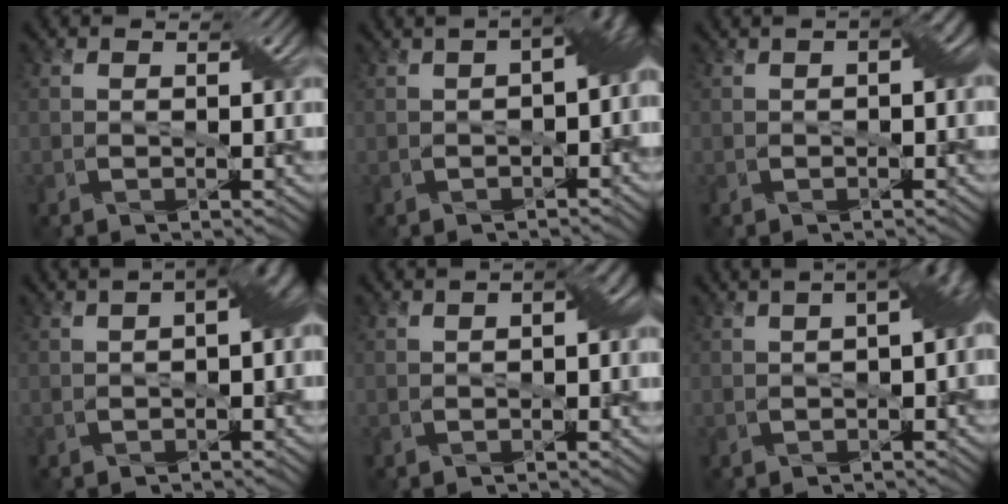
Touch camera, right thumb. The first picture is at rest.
{"total": 6.8, "force": [-0.2, 3.3, 5.9], "torque": [-0.069, 0.004, -0.001]}
{"total": 3.4, "force": [0.3, 1.6, 3.0], "torque": [-0.036, 0.011, 0.004]}
{"total": 6.0, "force": [0.3, 2.7, 5.4], "torque": [-0.062, 0.011, 0.008]}
{"total": 3.7, "force": [0.2, 1.8, 3.3], "torque": [-0.039, 0.009, 0.003]}
{"total": 5.8, "force": [0.5, 2.1, 5.4], "torque": [-0.063, 0.014, 0.008]}